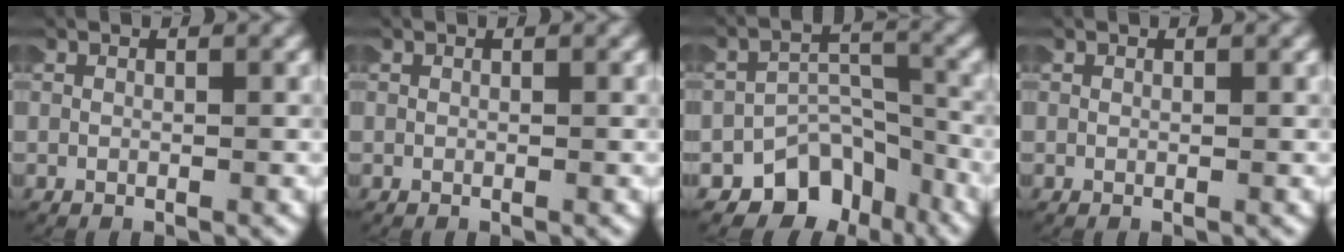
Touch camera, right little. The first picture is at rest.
{"total": 0.0}
{"total": 8.8, "force": [-5.8, 5.9, 2.9], "torque": [-0.044, -0.012, -0.099]}
{"total": 0.0}